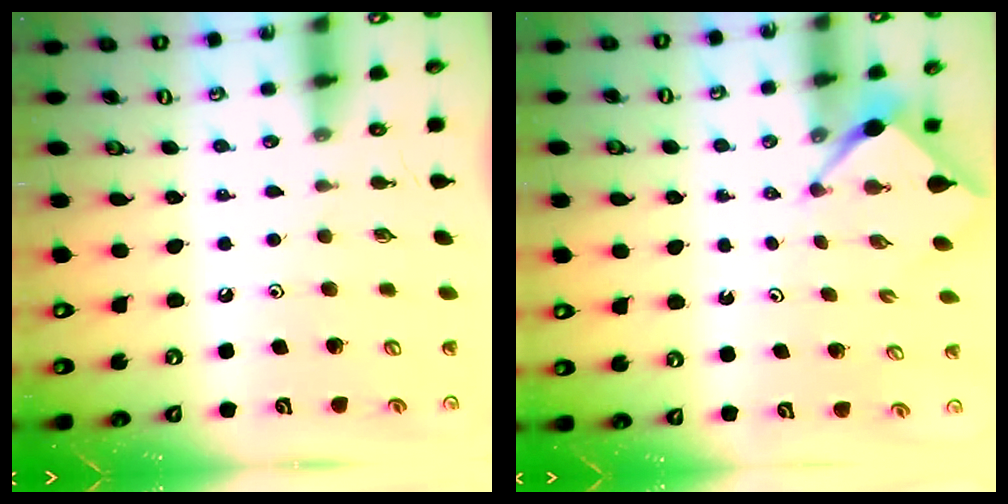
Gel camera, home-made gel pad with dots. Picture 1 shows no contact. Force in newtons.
{"total": 2.6, "press": 2.6, "slide": 0.3}